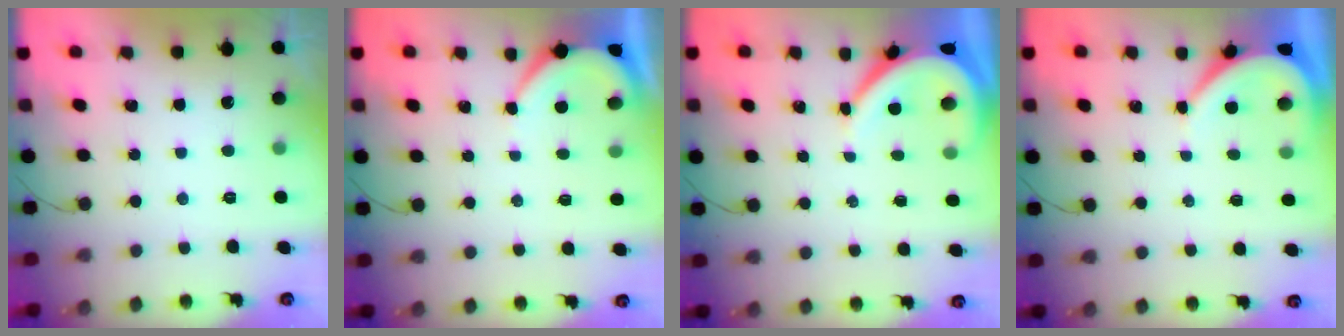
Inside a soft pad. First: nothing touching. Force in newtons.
{"total": 4.1, "press": 4.0, "slide": 0.5}
{"total": 6.6, "press": 6.5, "slide": 1.1}
{"total": 5.1, "press": 5.0, "slide": 0.4}